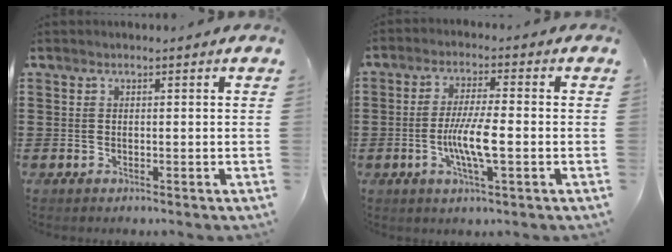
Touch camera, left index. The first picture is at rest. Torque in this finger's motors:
{"motor_torque": [0.57, 0.06, 0.71, 0.10]}